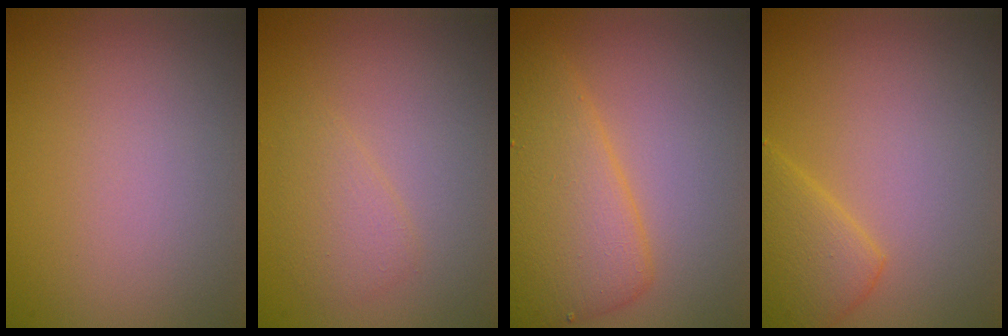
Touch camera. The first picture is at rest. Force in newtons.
{"total": 1.7, "press": 1.7, "slide": 0.1}
{"total": 6.1, "press": 6.1, "slide": 0.4}
{"total": 3.7, "press": 3.7, "slide": 0.2}